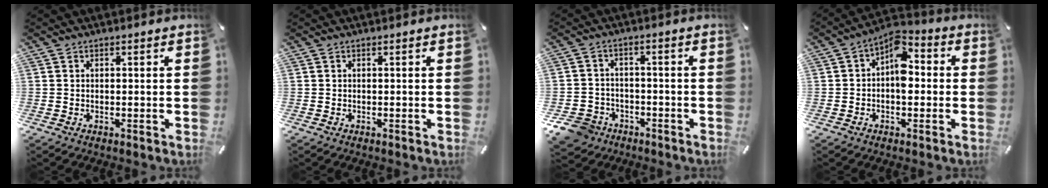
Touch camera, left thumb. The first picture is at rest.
{"total": 0.0}
{"total": 7.3, "force": [-4.3, 5.6, 1.8], "torque": [-0.049, 0.030, -0.081]}
{"total": 7.7, "force": [0.2, 4.7, 6.0], "torque": [-0.081, -0.006, 0.000]}